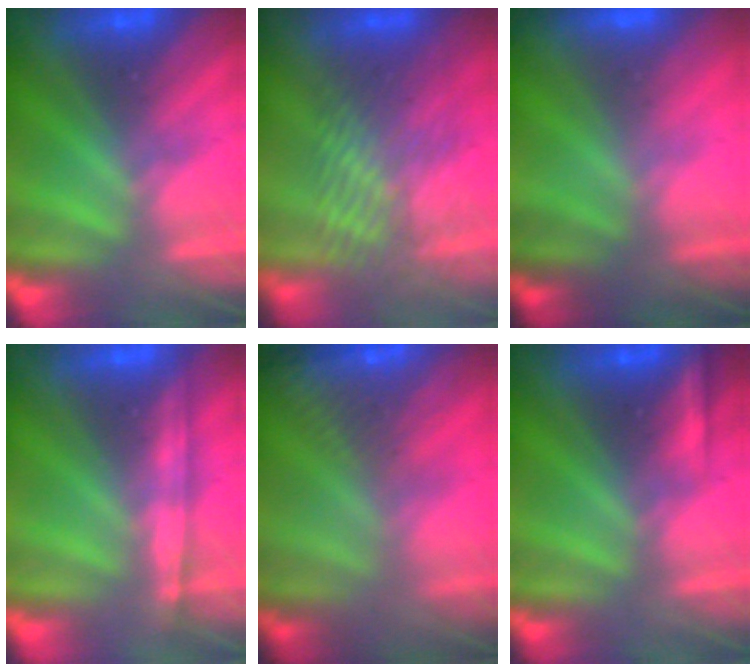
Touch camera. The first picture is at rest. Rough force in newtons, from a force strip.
{"total": 3.7}
{"total": 4.6}
{"total": 1.2}
{"total": 8.8}
{"total": 2.2}